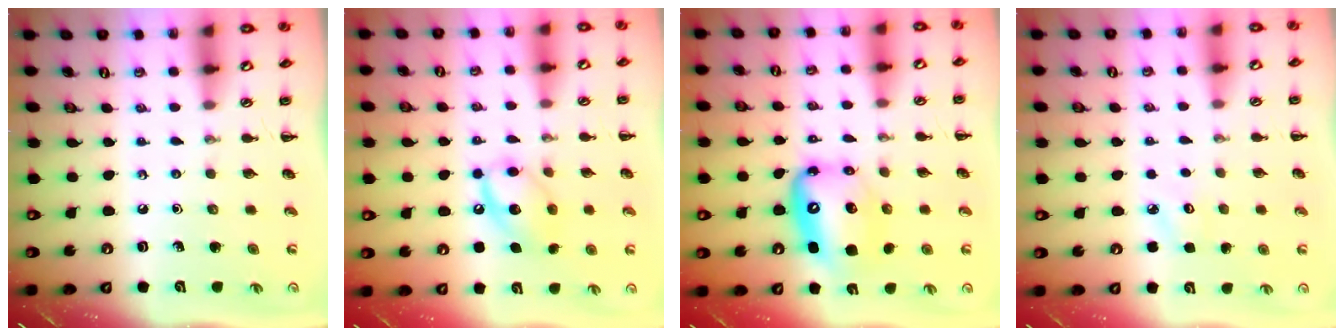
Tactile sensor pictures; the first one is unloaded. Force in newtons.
{"total": 12.6, "press": 12.5, "slide": 1.8}
{"total": 10.5, "press": 10.1, "slide": 2.6}
{"total": 5.4, "press": 5.1, "slide": 1.7}